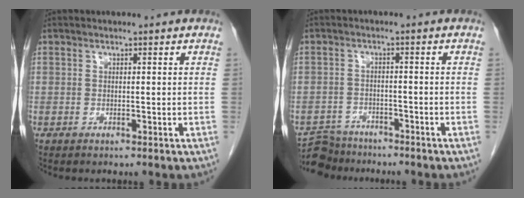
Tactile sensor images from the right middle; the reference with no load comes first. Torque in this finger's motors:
{"motor_torque": [-0.04, -0.14, -0.02, -0.02]}